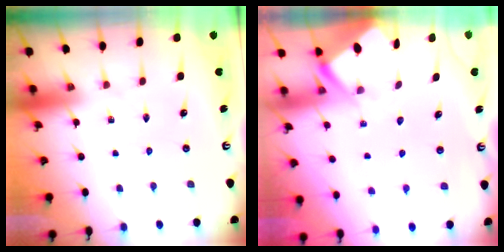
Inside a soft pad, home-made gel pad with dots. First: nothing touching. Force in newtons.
{"total": 3.3, "press": 3.2, "slide": 0.3}